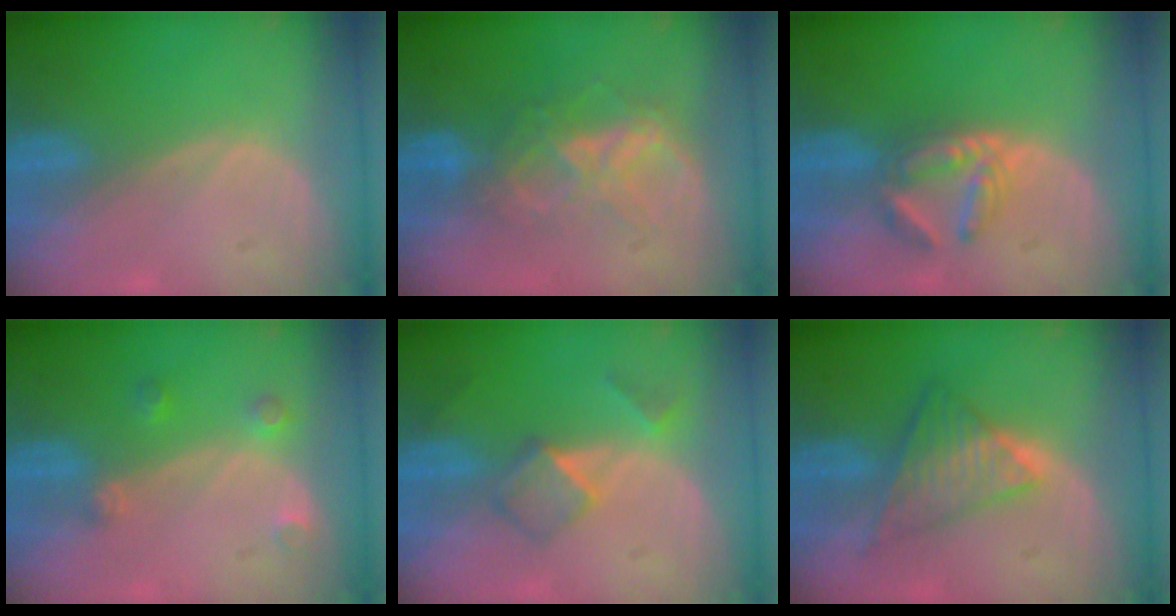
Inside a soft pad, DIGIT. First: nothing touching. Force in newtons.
{"total": 6.6, "press": 6.4, "slide": 1.5}
{"total": 5.7, "press": 5.1, "slide": 2.7}
{"total": 2.6, "press": 2.6, "slide": 0.4}
{"total": 5.1, "press": 4.4, "slide": 2.6}
{"total": 6.8, "press": 6.5, "slide": 2.2}